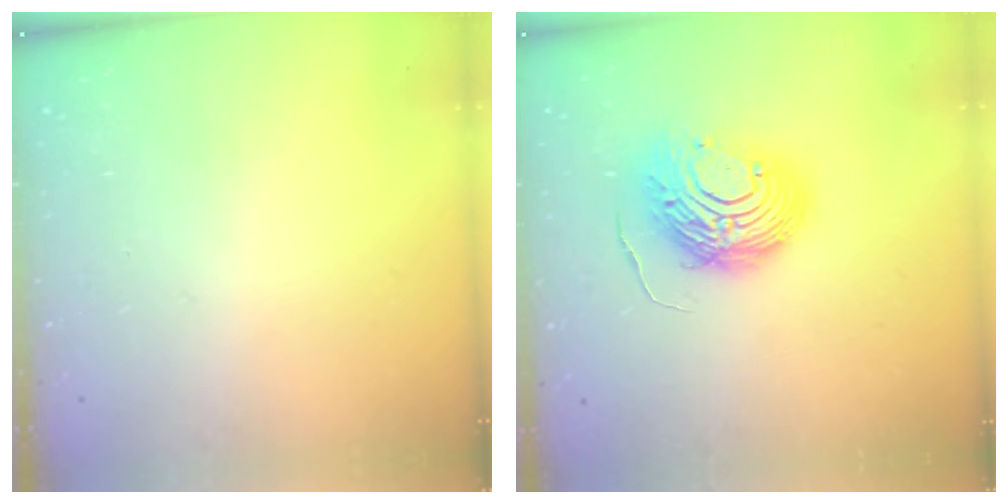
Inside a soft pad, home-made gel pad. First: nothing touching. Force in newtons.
{"total": 13.3, "press": 13.2, "slide": 1.2}